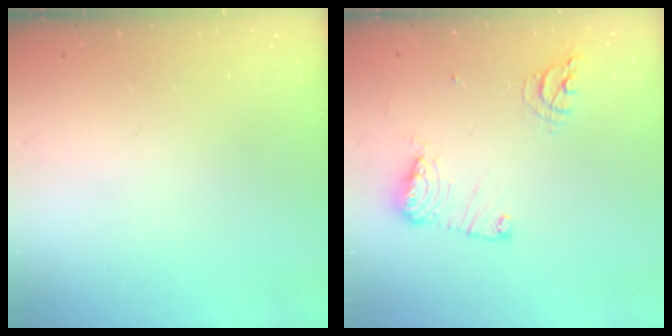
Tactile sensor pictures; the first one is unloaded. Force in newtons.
{"total": 11.6, "press": 11.6, "slide": 1.1}